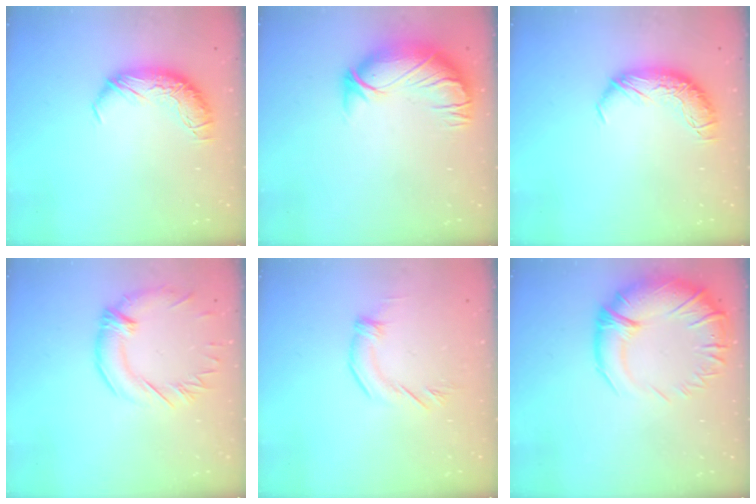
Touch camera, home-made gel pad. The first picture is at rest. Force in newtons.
{"total": 2.9, "press": 0.3, "slide": 2.9}
{"total": 0.0}
{"total": 2.1, "press": 1.3, "slide": 1.6}
{"total": 3.3, "press": 3.3, "slide": 0.3}
{"total": 12.2, "press": 10.8, "slide": 5.6}